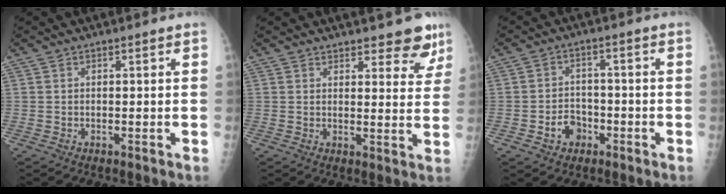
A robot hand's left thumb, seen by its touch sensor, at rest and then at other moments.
{"total": 7.3, "force": [5.9, 2.8, 3.2], "torque": [-0.001, -0.034, 0.063]}
{"total": 5.4, "force": [-2.4, 4.3, 2.2], "torque": [-0.013, 0.024, -0.036]}